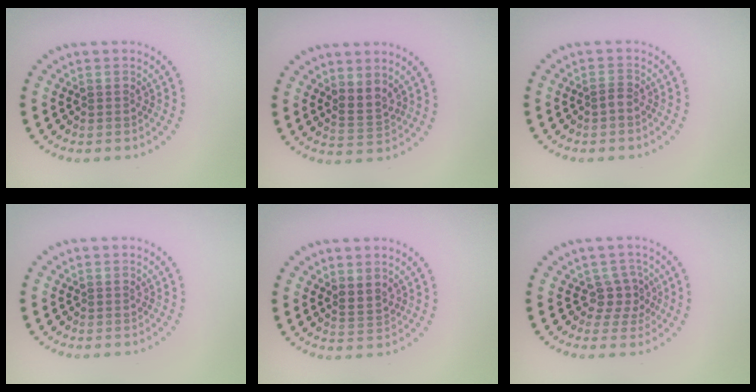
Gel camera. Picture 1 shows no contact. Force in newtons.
{"total": 2.0, "press": 1.6, "slide": 1.2}
{"total": 0.9, "press": 0.6, "slide": 0.7}
{"total": 0.0}
{"total": 1.7, "press": 1.3, "slide": 1.1}
{"total": 2.2, "press": 1.6, "slide": 1.5}